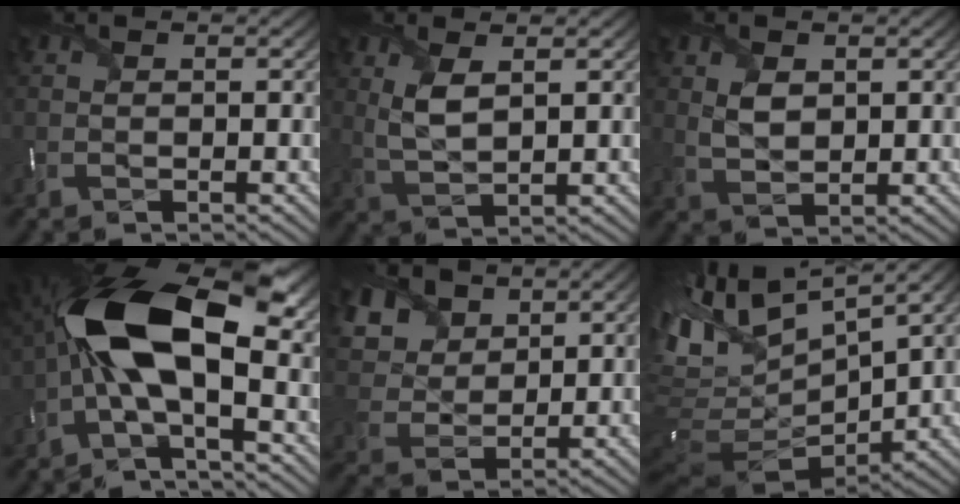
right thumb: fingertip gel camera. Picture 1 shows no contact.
{"total": 4.4, "force": [1.6, 1.8, 3.6], "torque": [-0.090, -0.005, 0.039]}
{"total": 3.3, "force": [1.2, 2.1, 2.3], "torque": [-0.054, -0.004, 0.027]}
{"total": 15.2, "force": [-0.2, 6.6, 13.7], "torque": [-0.268, 0.019, -0.021]}
{"total": 8.5, "force": [4.8, 6.1, 3.6], "torque": [-0.134, 0.008, 0.097]}
{"total": 14.8, "force": [3.7, 7.2, 12.3], "torque": [-0.241, 0.010, 0.103]}